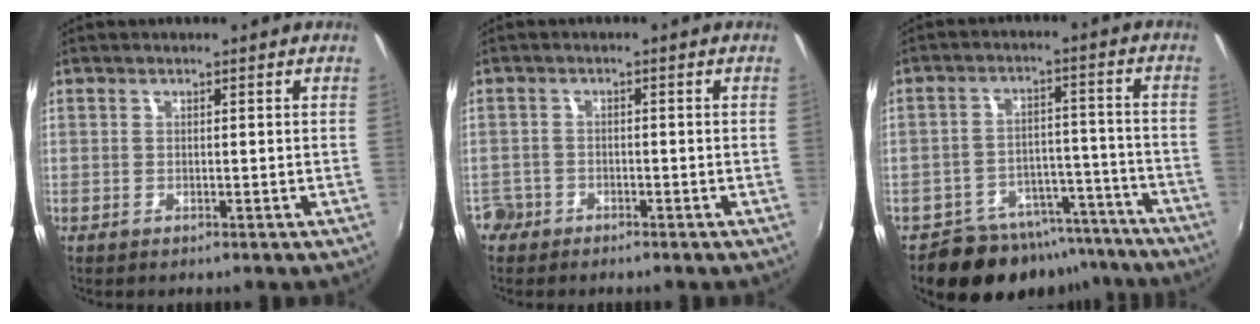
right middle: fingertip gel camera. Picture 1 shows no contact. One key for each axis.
{"total": 4.1, "fx": -2.6, "fy": 3.0, "fz": 0.5, "tx": -0.025, "ty": 0.003, "tz": -0.054}
{"total": 14.2, "fx": -11.5, "fy": 7.4, "fz": 3.6, "tx": -0.079, "ty": 0.033, "tz": -0.145}